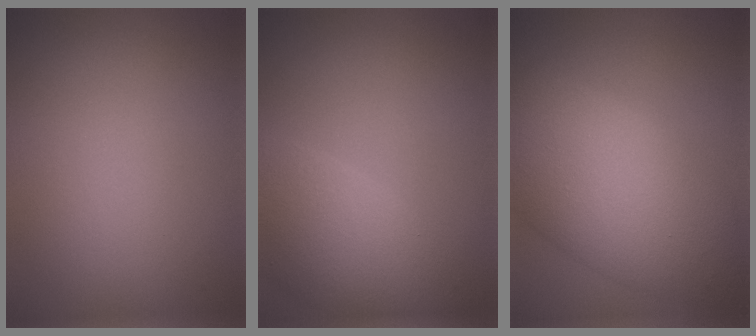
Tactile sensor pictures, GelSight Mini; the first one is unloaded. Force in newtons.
{"total": 6.1, "press": 6.1, "slide": 0.6}
{"total": 10.9, "press": 10.9, "slide": 0.2}